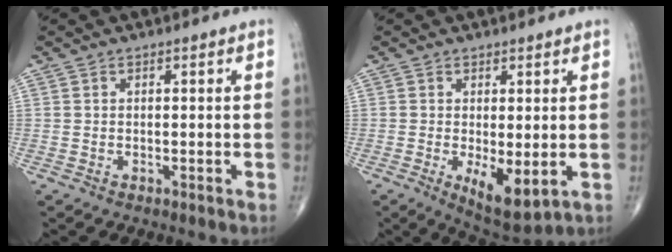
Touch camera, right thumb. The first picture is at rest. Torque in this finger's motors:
{"motor_torque": [1.27, 1.69, 0.32, -0.42, 0.23]}